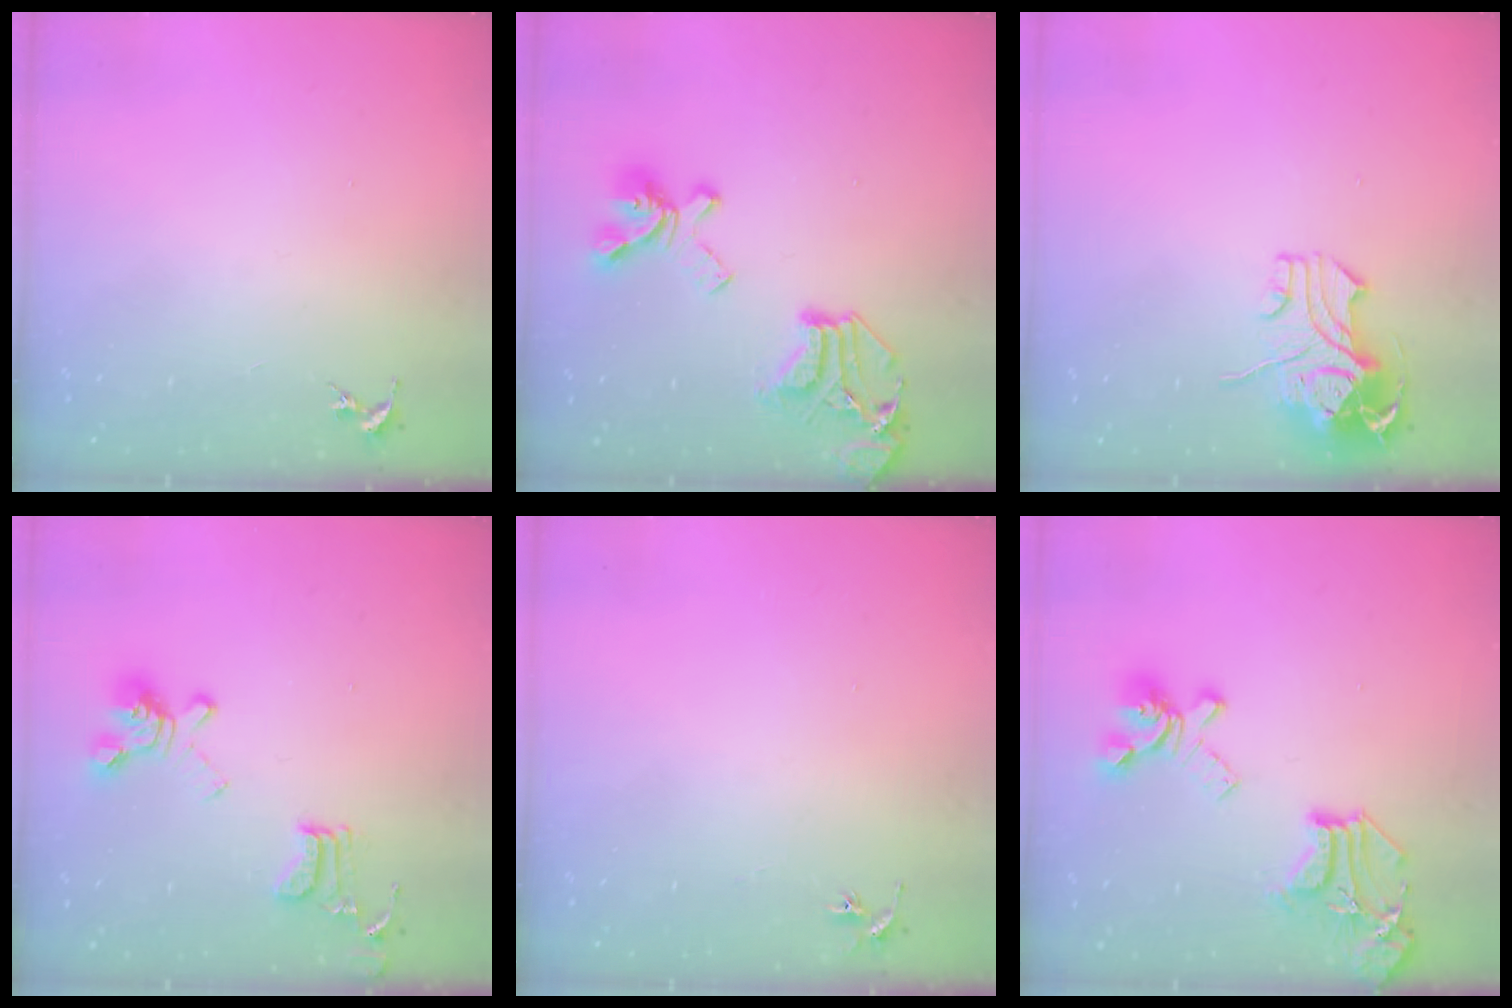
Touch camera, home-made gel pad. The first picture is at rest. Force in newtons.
{"total": 21.7, "press": 21.6, "slide": 2.0}
{"total": 10.7, "press": 10.6, "slide": 1.8}
{"total": 16.4, "press": 16.3, "slide": 1.5}
{"total": 2.9, "press": 2.9, "slide": 0.3}
{"total": 20.8, "press": 20.7, "slide": 1.6}